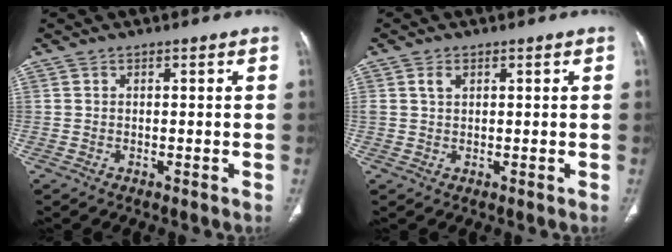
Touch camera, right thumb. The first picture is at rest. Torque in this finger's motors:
{"motor_torque": [0.69, 0.60, 0.54, 0.39, -0.01]}